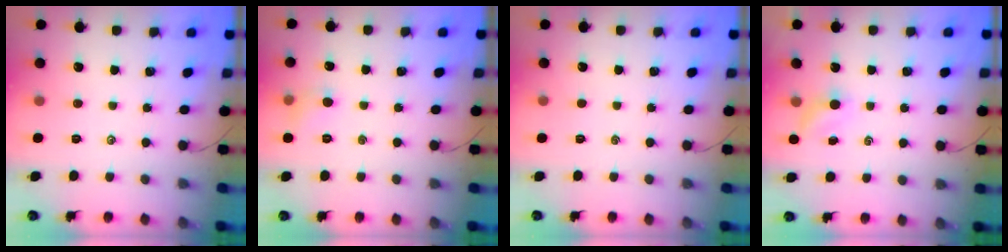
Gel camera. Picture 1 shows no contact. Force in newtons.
{"total": 4.6, "press": 4.3, "slide": 1.5}
{"total": 0.0}
{"total": 2.4, "press": 2.3, "slide": 0.7}